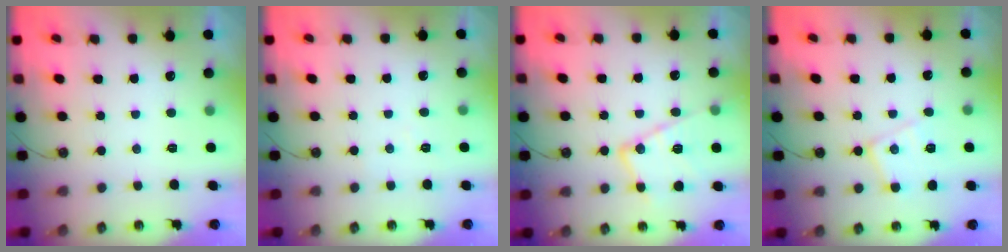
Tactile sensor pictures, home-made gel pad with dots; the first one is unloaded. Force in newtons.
{"total": 5.1, "press": 5.0, "slide": 0.6}
{"total": 16.9, "press": 16.8, "slide": 1.6}
{"total": 11.8, "press": 11.8, "slide": 0.8}